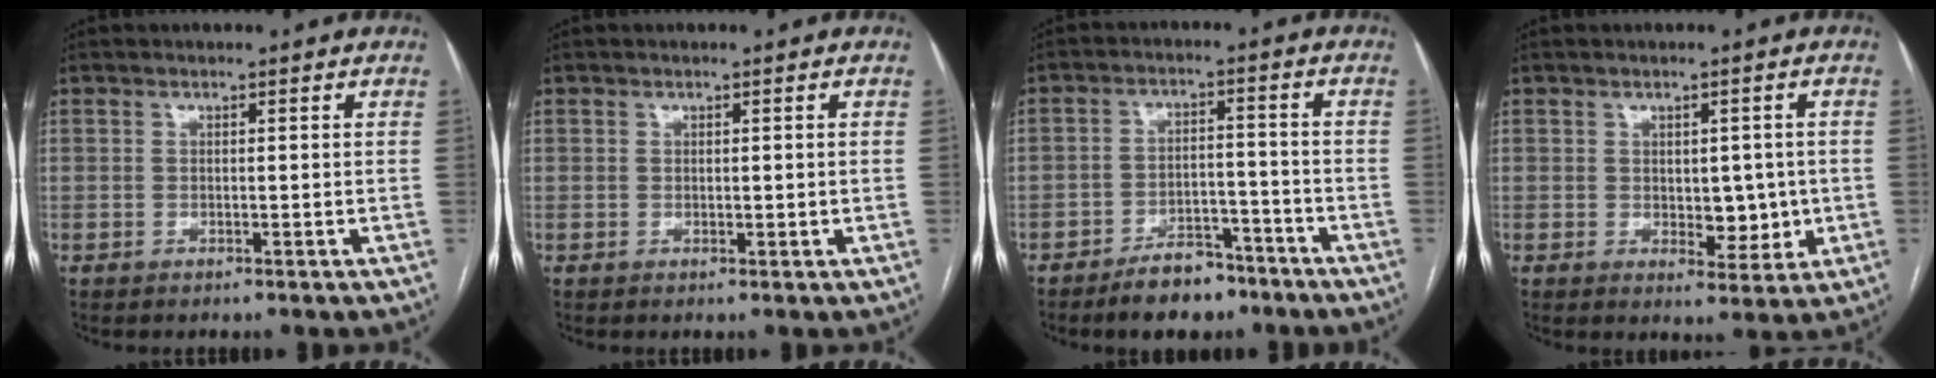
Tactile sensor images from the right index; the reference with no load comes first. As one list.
[{"total": 0.9, "force": [0.2, 0.7, 0.6], "torque": [-0.009, -0.002, 0.005]}, {"total": 7.5, "force": [-5.6, 3.4, 3.5], "torque": [-0.057, 0.007, -0.089]}, {"total": 5.4, "force": [-0.1, 3.1, 4.4], "torque": [-0.052, 0.000, 0.009]}]